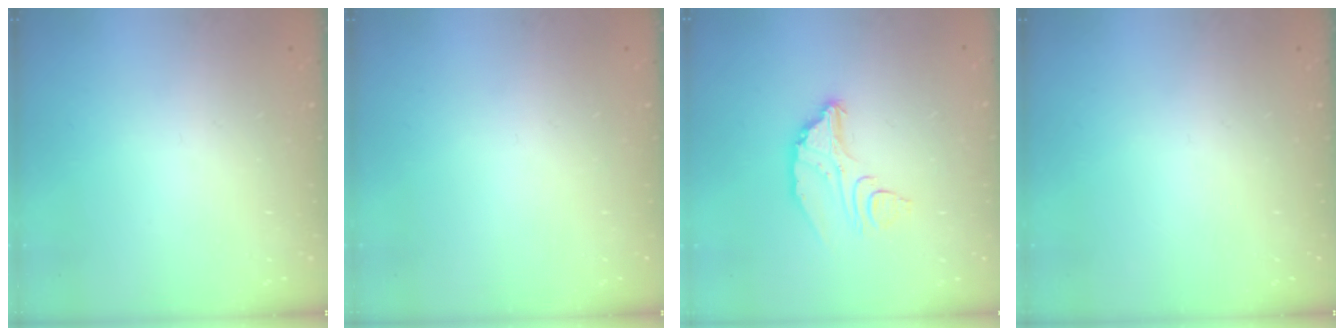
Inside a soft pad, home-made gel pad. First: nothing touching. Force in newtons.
{"total": 0.0}
{"total": 8.7, "press": 8.7, "slide": 0.8}
{"total": 0.0}